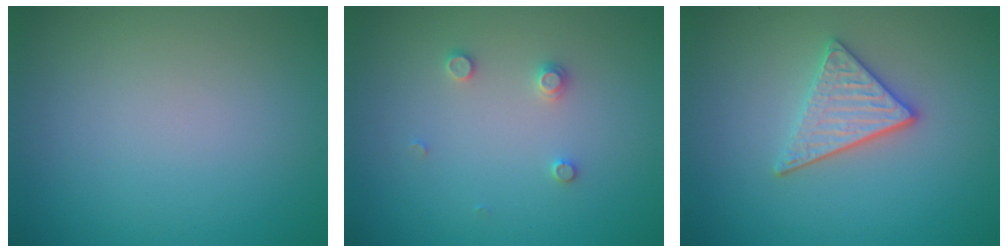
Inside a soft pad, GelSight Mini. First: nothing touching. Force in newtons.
{"total": 1.3, "press": 1.3, "slide": 0.2}
{"total": 3.2, "press": 2.9, "slide": 1.4}